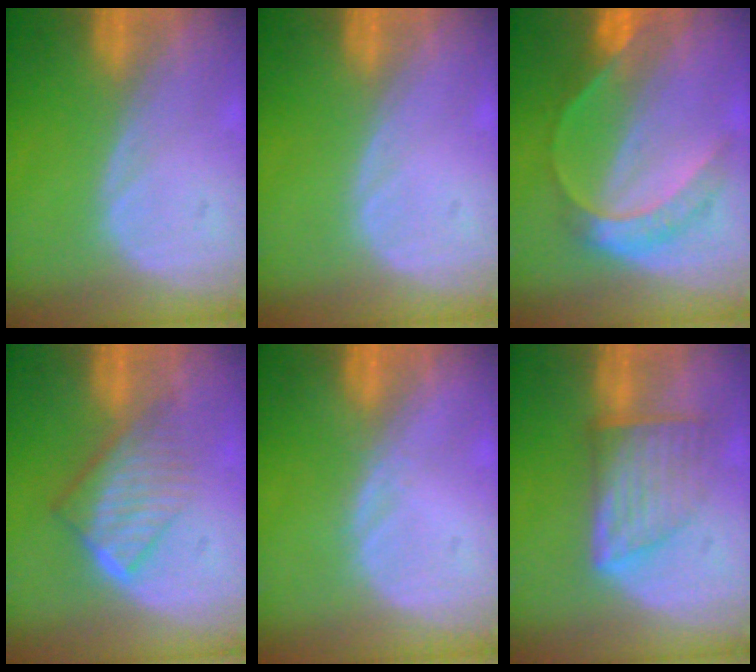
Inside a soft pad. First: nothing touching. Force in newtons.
{"total": 0.0}
{"total": 7.4, "press": 6.2, "slide": 4.0}
{"total": 6.6, "press": 5.9, "slide": 3.0}
{"total": 0.8, "press": 0.6, "slide": 0.5}
{"total": 7.3, "press": 6.6, "slide": 3.2}